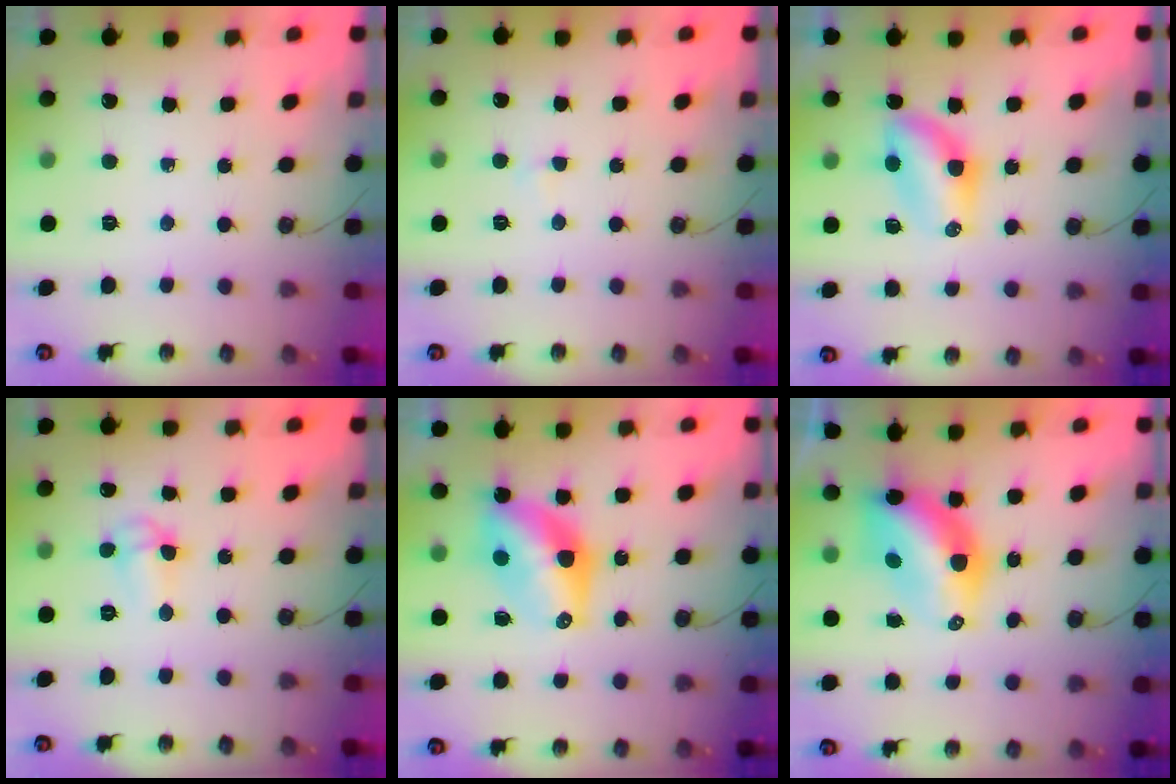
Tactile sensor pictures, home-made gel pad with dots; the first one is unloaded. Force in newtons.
{"total": 1.7, "press": 1.7, "slide": 0.3}
{"total": 7.2, "press": 6.9, "slide": 2.1}
{"total": 6.0, "press": 4.8, "slide": 3.6}
{"total": 9.8, "press": 9.8, "slide": 0.2}
{"total": 8.9, "press": 8.8, "slide": 0.8}